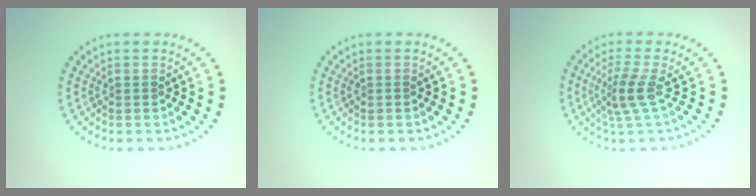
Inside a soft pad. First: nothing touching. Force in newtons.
{"total": 0.0}
{"total": 2.6, "press": 1.9, "slide": 1.8}